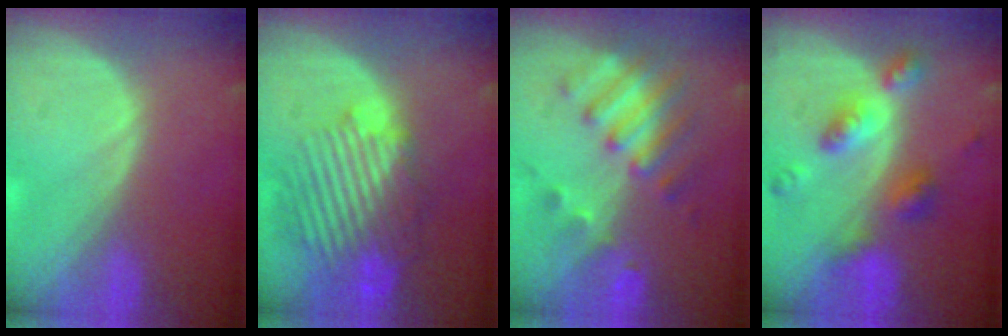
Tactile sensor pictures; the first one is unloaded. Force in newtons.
{"total": 10.4, "press": 9.3, "slide": 4.6}
{"total": 8.1, "press": 7.2, "slide": 3.8}
{"total": 7.1, "press": 7.0, "slide": 0.6}